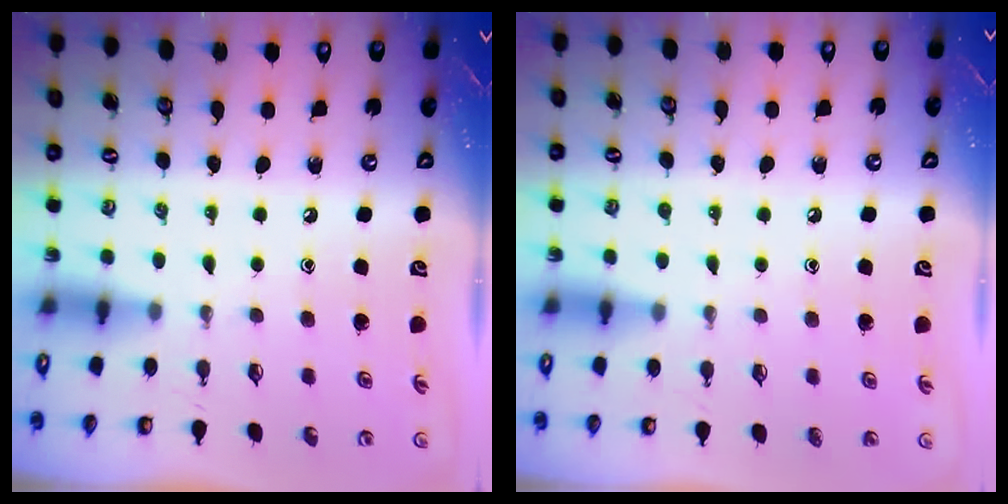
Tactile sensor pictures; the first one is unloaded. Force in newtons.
{"total": 1.7, "press": 1.7, "slide": 0.1}